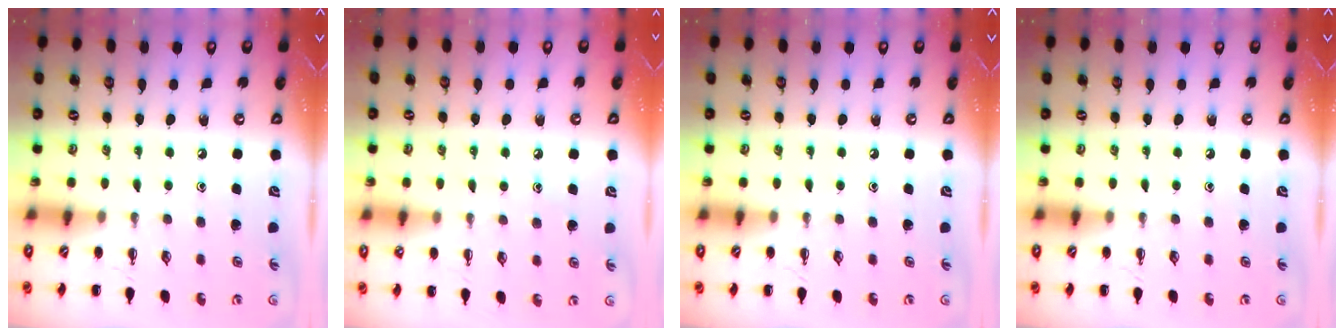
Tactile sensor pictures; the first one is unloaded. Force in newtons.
{"total": 6.7, "press": 6.5, "slide": 1.9}
{"total": 0.0}
{"total": 0.0}